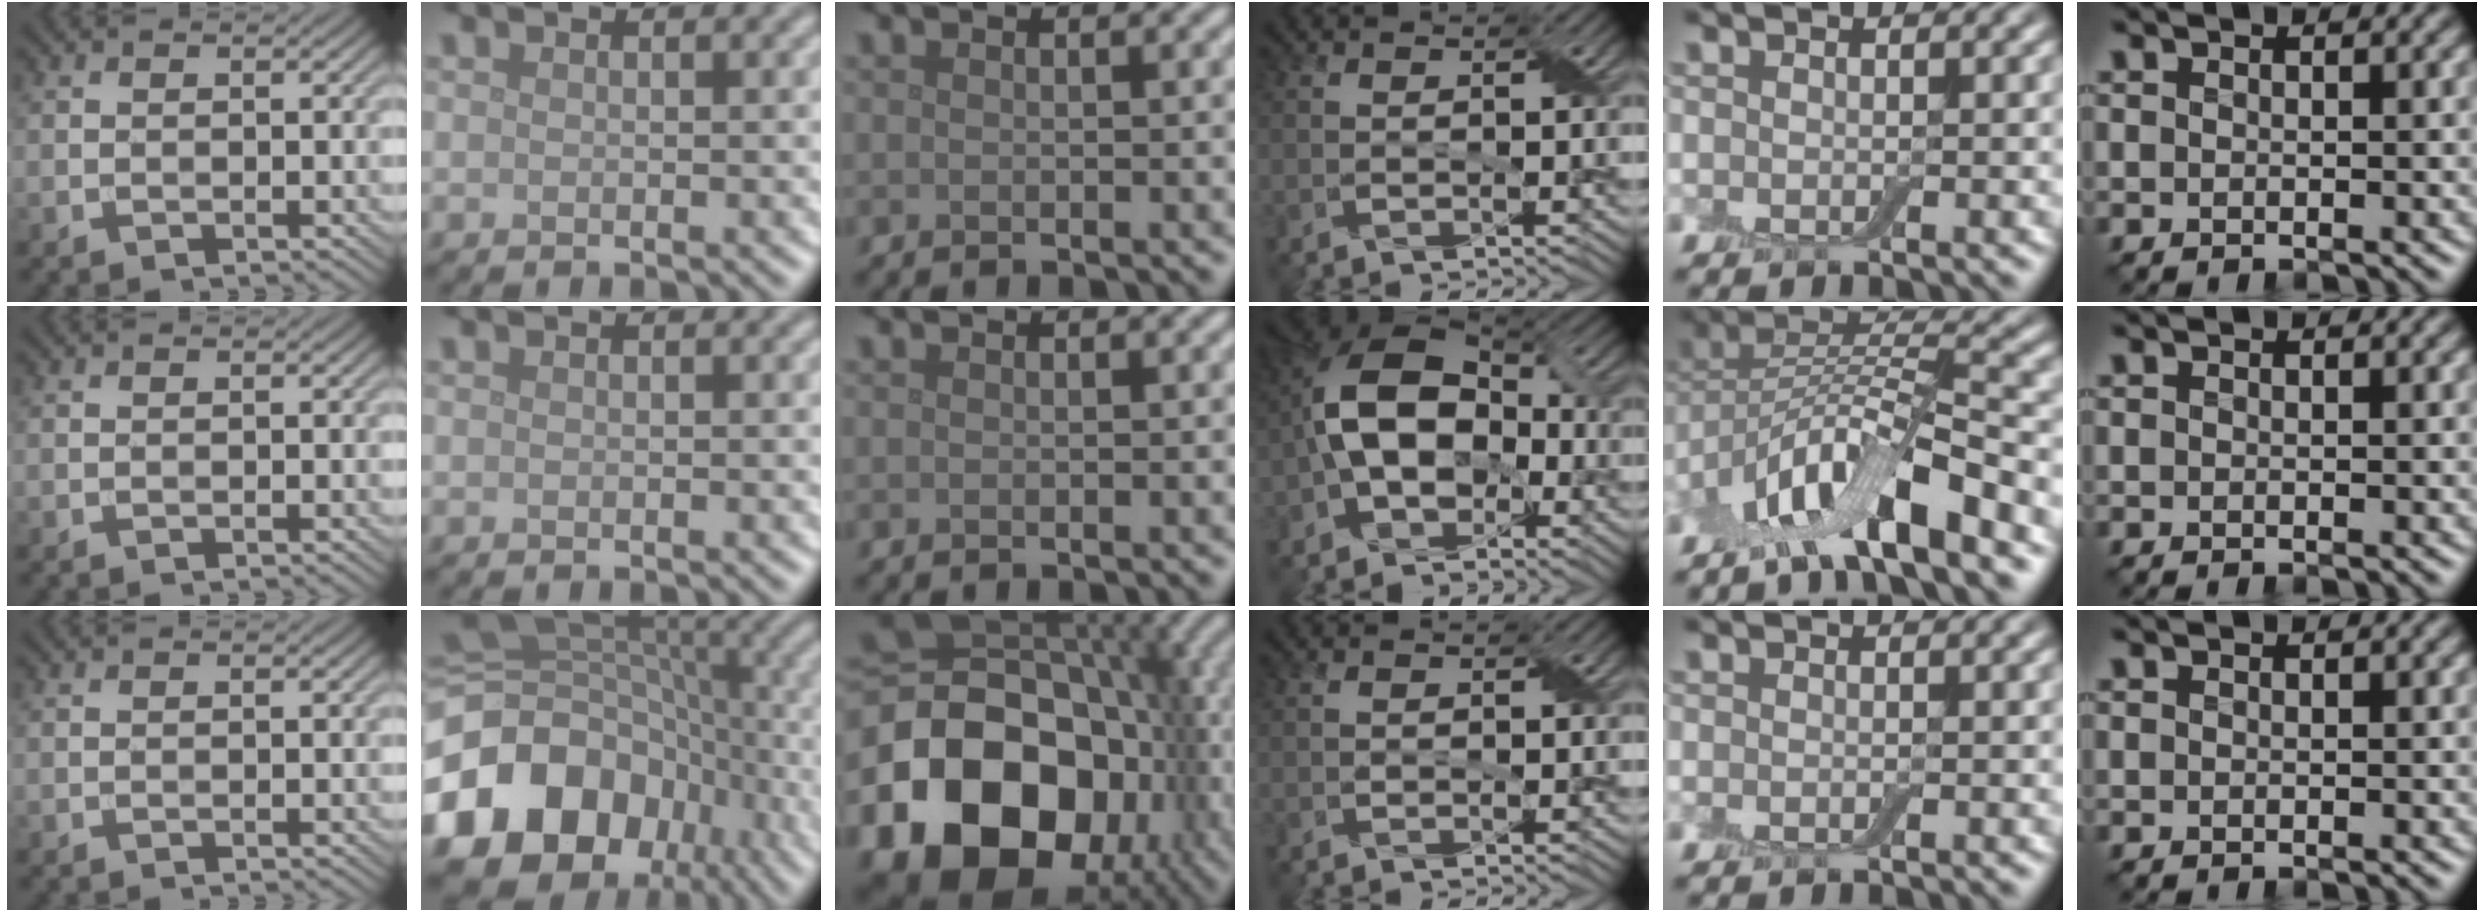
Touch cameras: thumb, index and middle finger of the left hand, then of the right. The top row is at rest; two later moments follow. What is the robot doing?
{"motion": "fold", "object": "cloth"}